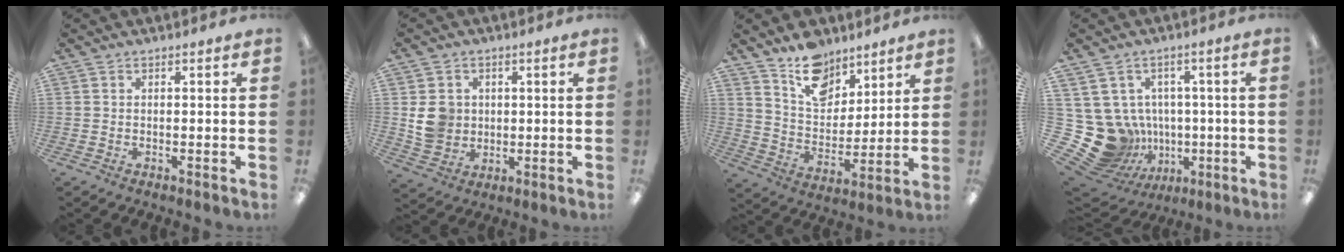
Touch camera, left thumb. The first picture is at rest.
{"total": 6.9, "force": [1.1, 6.4, 2.4], "torque": [-0.043, 0.006, 0.024]}
{"total": 12.8, "force": [9.8, 7.2, 3.9], "torque": [-0.061, -0.065, 0.185]}
{"total": 14.7, "force": [-1.1, 13.7, 5.3], "torque": [-0.146, -0.014, 0.014]}